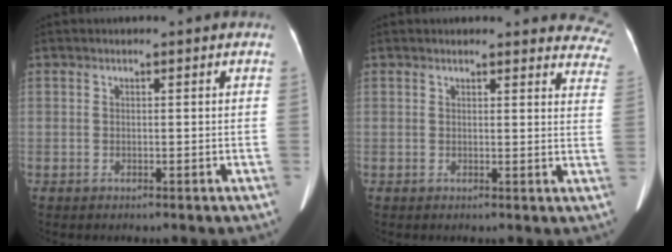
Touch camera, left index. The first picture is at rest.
{"total": 12.3, "force": [11.8, 3.0, 1.9], "torque": [0.030, -0.047, 0.088]}